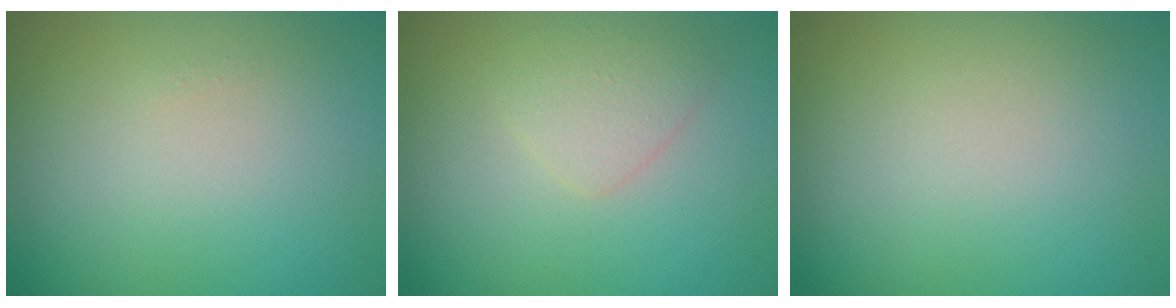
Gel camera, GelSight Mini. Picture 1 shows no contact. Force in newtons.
{"total": 1.8, "press": 1.8, "slide": 0.0}
{"total": 0.0}